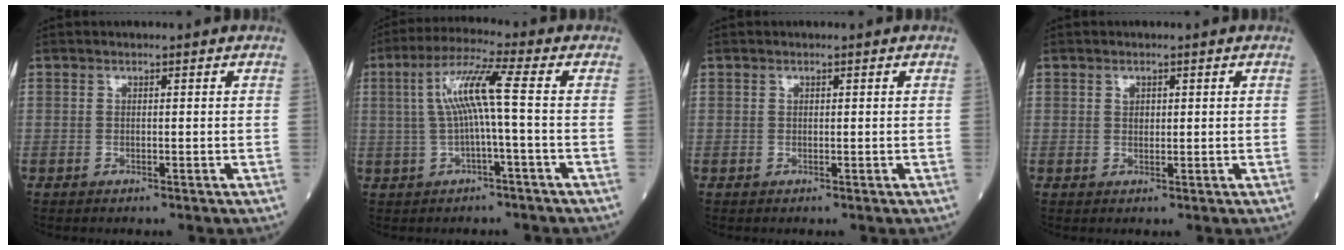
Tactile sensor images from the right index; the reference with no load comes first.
{"total": 7.9, "force": [0.3, -0.6, 7.8], "torque": [-0.152, 0.023, 0.007]}
{"total": 0.0}
{"total": 1.1, "force": [0.5, 0.7, 0.7], "torque": [-0.010, -0.003, 0.009]}